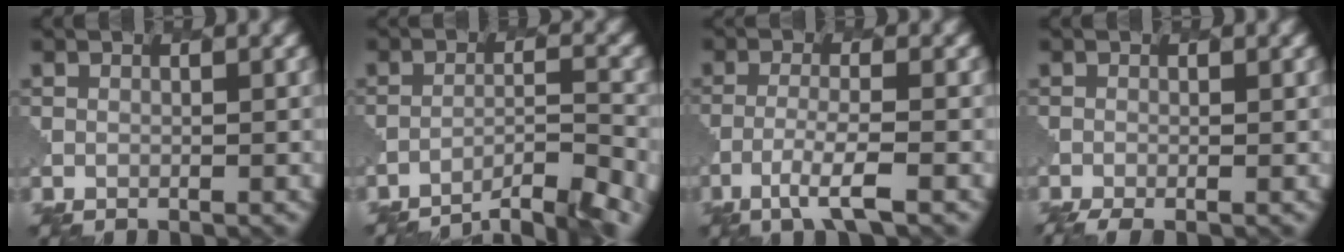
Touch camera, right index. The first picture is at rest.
{"total": 5.6, "force": [-4.8, 1.0, 2.7], "torque": [-0.040, -0.001, -0.072]}
{"total": 3.4, "force": [-1.8, 0.3, 2.9], "torque": [-0.055, 0.002, -0.045]}
{"total": 3.0, "force": [-2.0, 0.8, 2.1], "torque": [-0.023, -0.006, -0.030]}